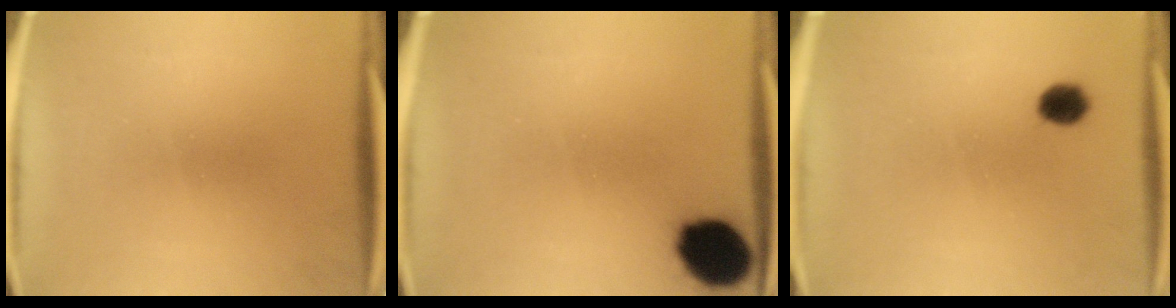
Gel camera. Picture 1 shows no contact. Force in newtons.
{"total": 12.7}
{"total": 4.4}